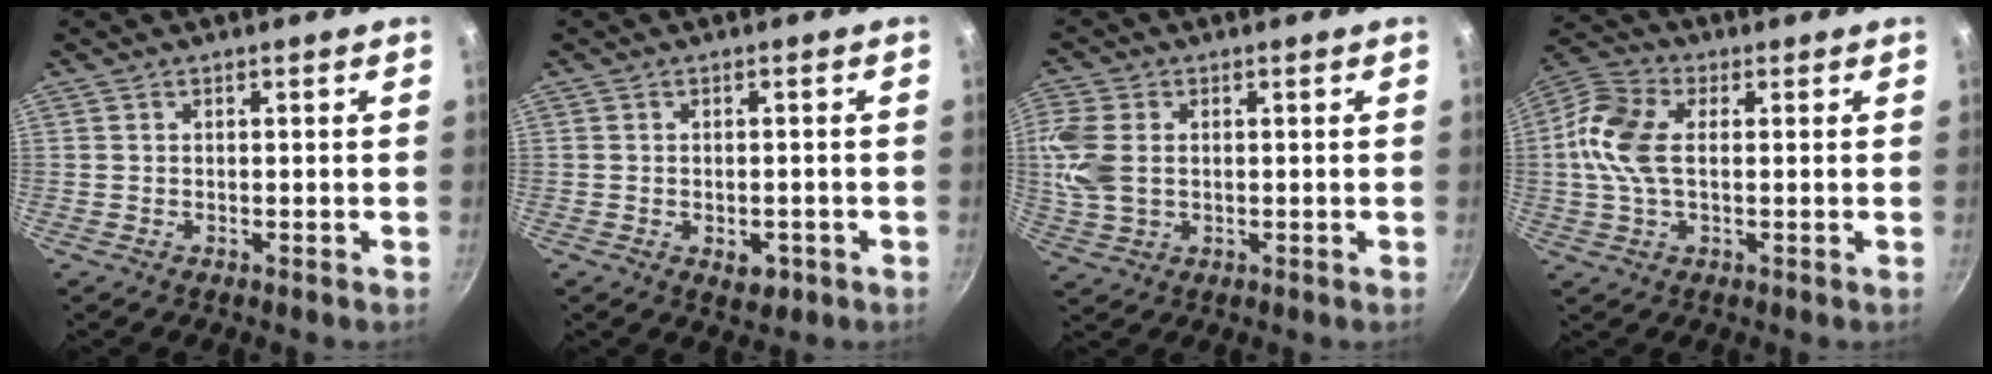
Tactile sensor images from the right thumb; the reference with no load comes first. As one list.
[{"total": 3.6, "force": [-1.3, 2.2, 2.5], "torque": [-0.025, 0.007, -0.012]}, {"total": 8.3, "force": [0.9, 5.8, 5.9], "torque": [-0.131, 0.002, 0.016]}, {"total": 10.9, "force": [0.8, 6.4, 8.8], "torque": [-0.179, 0.022, 0.001]}]